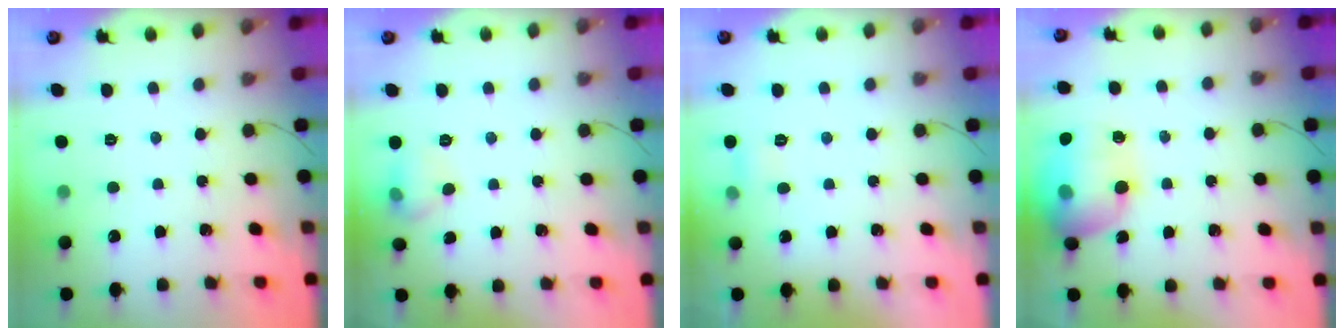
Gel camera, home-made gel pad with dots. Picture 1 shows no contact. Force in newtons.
{"total": 5.9, "press": 5.7, "slide": 1.6}
{"total": 3.7, "press": 3.5, "slide": 1.2}
{"total": 17.6, "press": 17.4, "slide": 2.2}